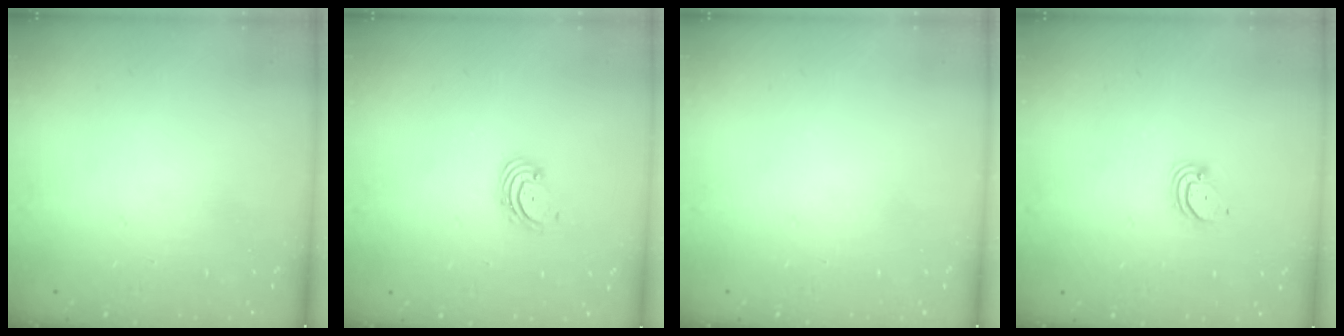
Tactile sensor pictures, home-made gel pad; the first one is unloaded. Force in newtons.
{"total": 1.8, "press": 1.7, "slide": 0.7}
{"total": 0.0}
{"total": 2.0, "press": 2.0, "slide": 0.1}